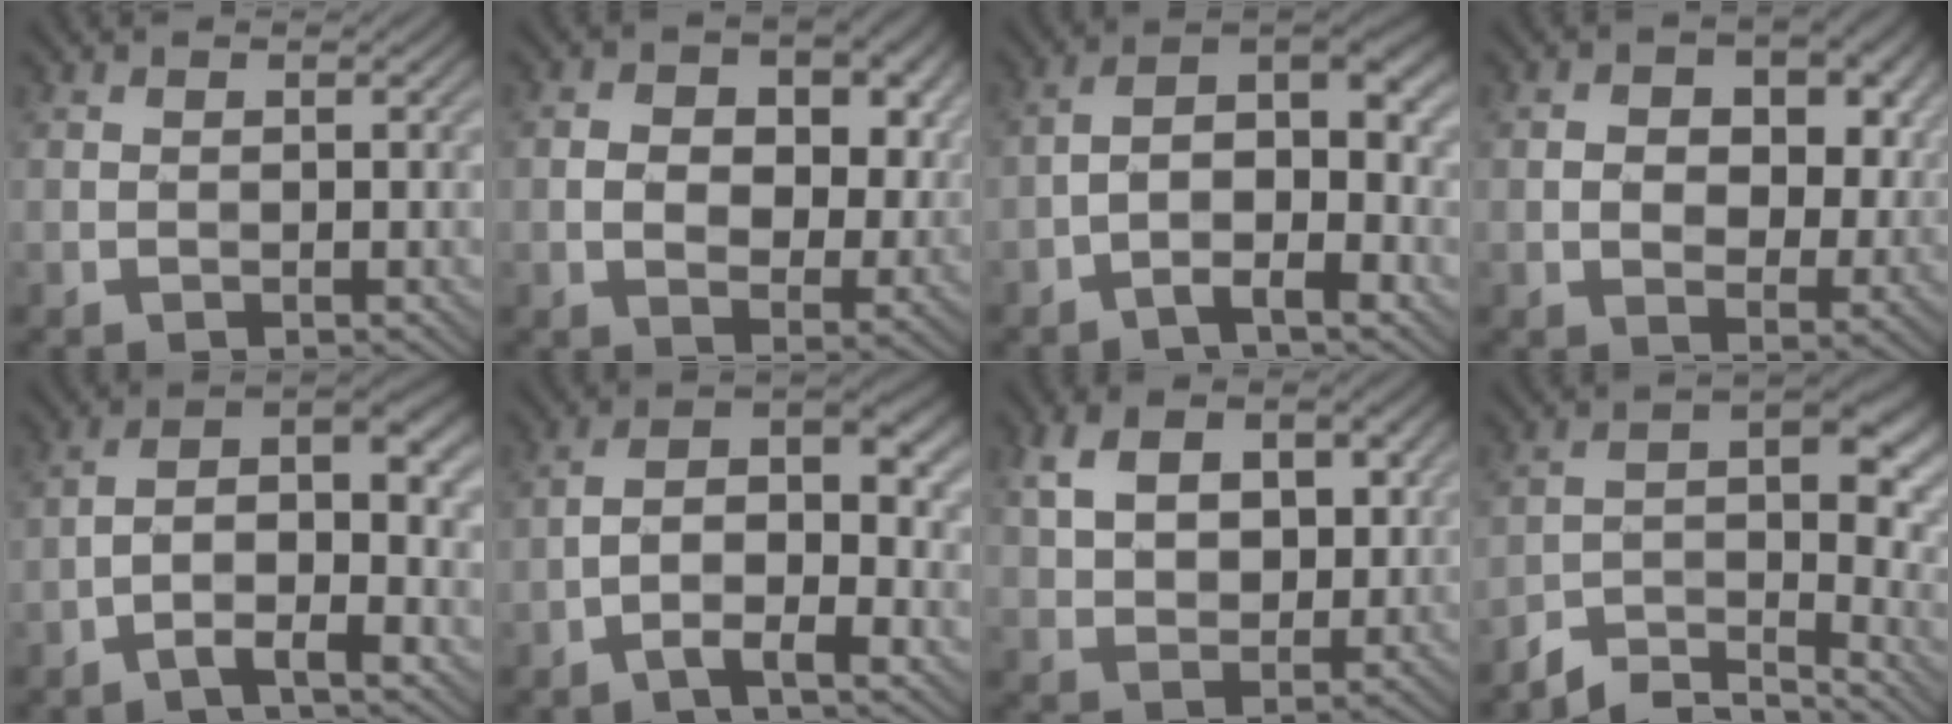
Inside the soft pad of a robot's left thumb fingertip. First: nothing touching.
{"total": 10.4, "force": [1.6, 7.0, 7.6], "torque": [-0.121, -0.015, 0.025]}
{"total": 7.6, "force": [-2.7, 2.9, 6.5], "torque": [-0.104, 0.011, -0.055]}
{"total": 9.2, "force": [1.7, 6.1, 6.7], "torque": [-0.100, -0.012, 0.022]}
{"total": 7.3, "force": [-2.9, 2.3, 6.3], "torque": [-0.102, 0.015, -0.061]}
{"total": 7.2, "force": [-2.5, 2.7, 6.1], "torque": [-0.100, 0.015, -0.054]}
{"total": 9.0, "force": [2.8, 5.6, 6.4], "torque": [-0.131, 0.002, 0.052]}
{"total": 7.0, "force": [-5.2, 2.5, 4.0], "torque": [-0.051, -0.005, -0.106]}